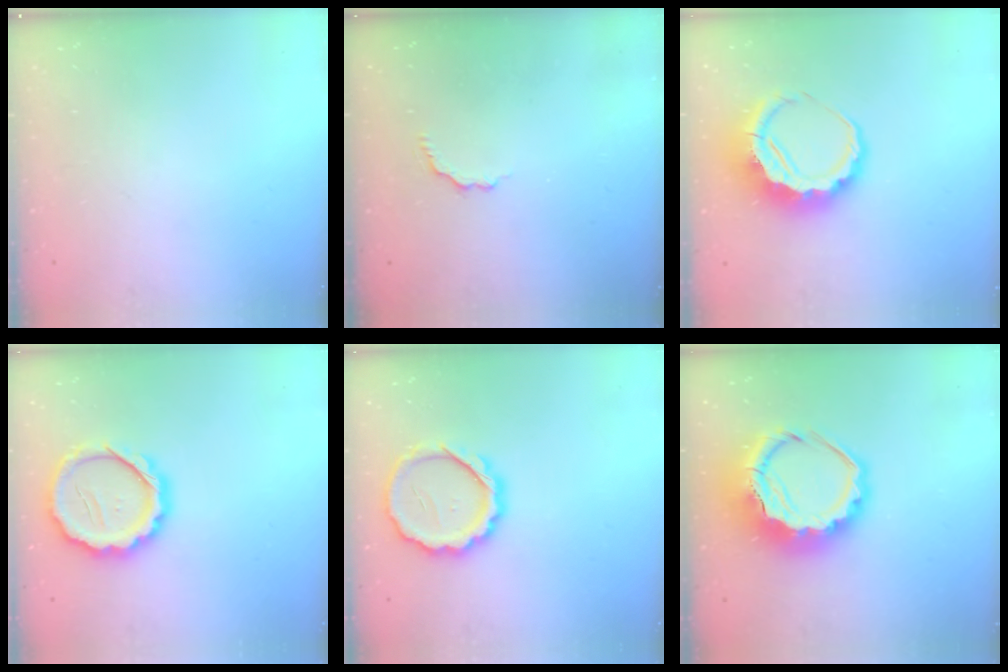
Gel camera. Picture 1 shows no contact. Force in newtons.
{"total": 2.5, "press": 2.3, "slide": 1.0}
{"total": 9.2, "press": 9.0, "slide": 1.9}
{"total": 12.9, "press": 12.8, "slide": 1.6}
{"total": 11.7, "press": 11.5, "slide": 1.8}
{"total": 13.7, "press": 13.4, "slide": 2.9}